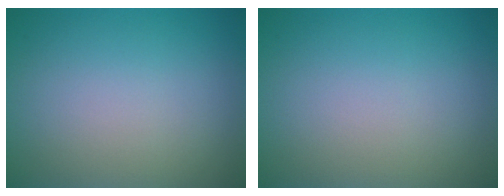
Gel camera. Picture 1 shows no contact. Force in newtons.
{"total": 0.0}